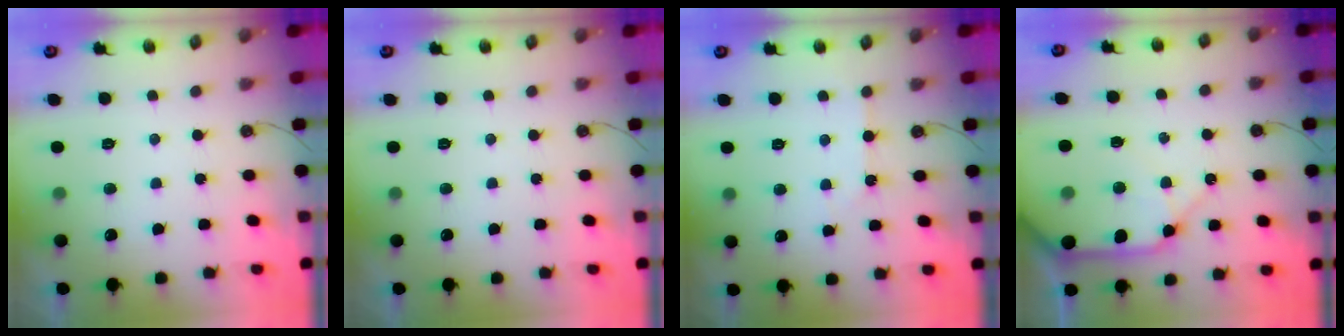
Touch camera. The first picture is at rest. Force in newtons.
{"total": 0.0}
{"total": 3.9, "press": 3.8, "slide": 0.6}
{"total": 11.7, "press": 11.6, "slide": 1.5}